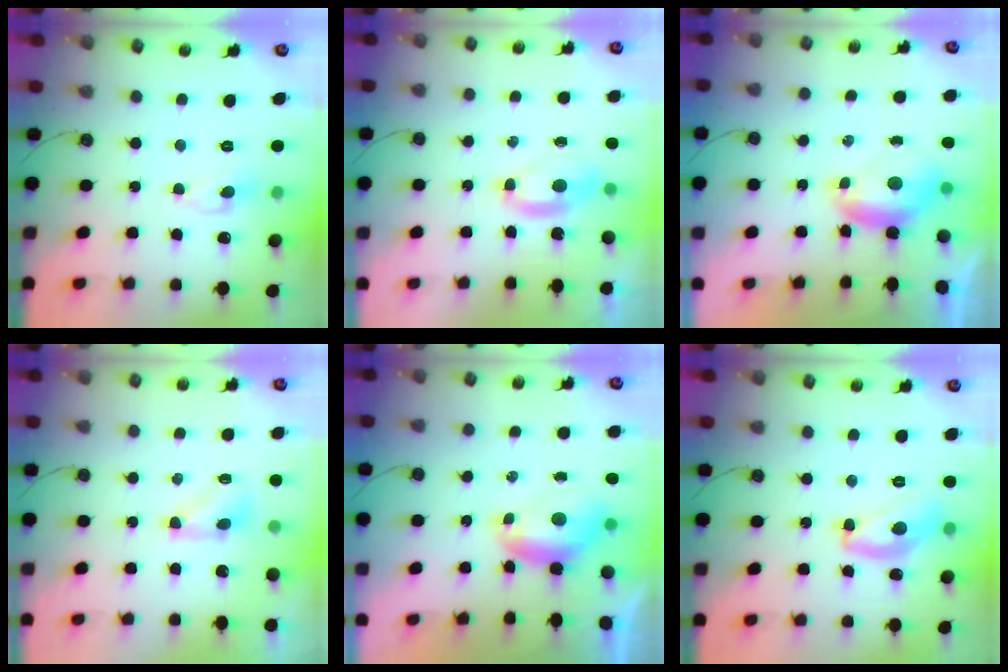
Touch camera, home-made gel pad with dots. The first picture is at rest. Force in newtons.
{"total": 1.5, "press": 1.4, "slide": 0.6}
{"total": 0.6, "press": 0.3, "slide": 0.5}
{"total": 2.8, "press": 2.8, "slide": 0.6}
{"total": 0.6, "press": 0.3, "slide": 0.5}
{"total": 9.8, "press": 9.8, "slide": 0.6}